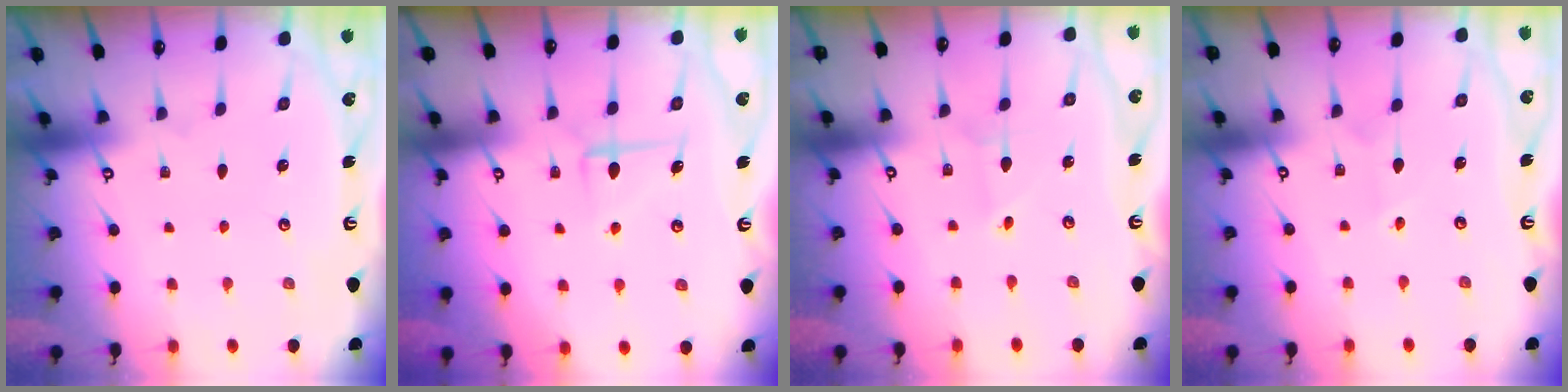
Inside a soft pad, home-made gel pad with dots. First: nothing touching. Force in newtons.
{"total": 5.8, "press": 5.8, "slide": 0.5}
{"total": 2.0, "press": 2.0, "slide": 0.2}
{"total": 3.3, "press": 3.2, "slide": 0.5}